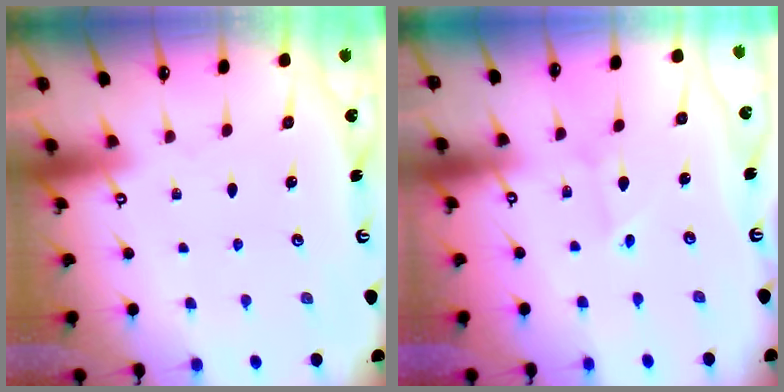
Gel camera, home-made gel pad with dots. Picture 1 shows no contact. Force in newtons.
{"total": 1.9, "press": 1.9, "slide": 0.2}